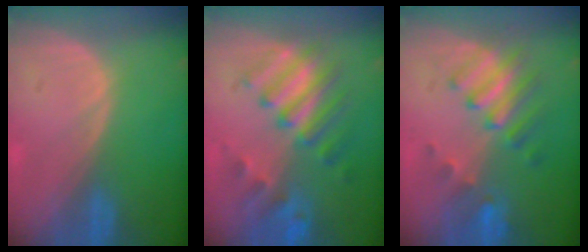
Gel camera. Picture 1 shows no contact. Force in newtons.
{"total": 8.8, "press": 8.1, "slide": 3.4}
{"total": 7.4, "press": 6.8, "slide": 3.0}